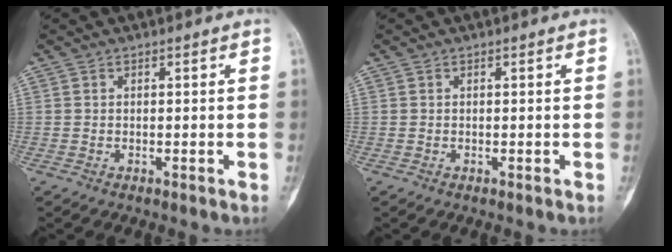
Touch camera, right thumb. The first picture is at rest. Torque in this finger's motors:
{"motor_torque": [0.03, 0.21, 0.00, 0.00, 0.03]}